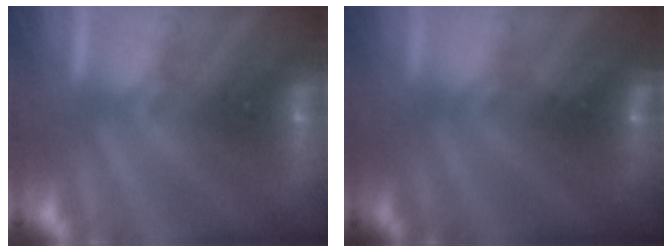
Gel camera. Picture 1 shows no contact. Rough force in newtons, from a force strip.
{"total": 3.3}